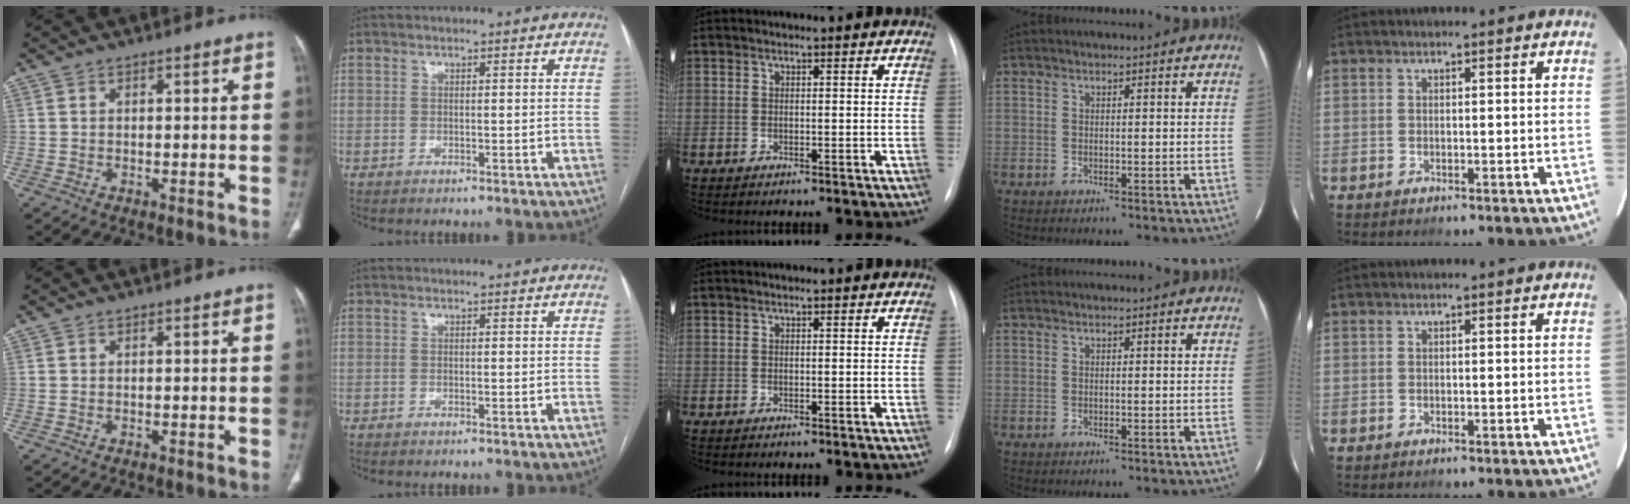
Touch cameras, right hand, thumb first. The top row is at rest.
{}